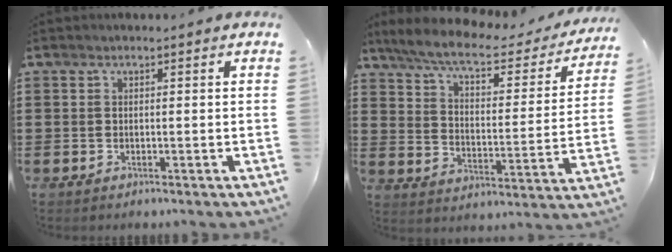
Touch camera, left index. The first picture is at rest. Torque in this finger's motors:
{"motor_torque": [1.02, -1.12, 0.42, 0.15]}